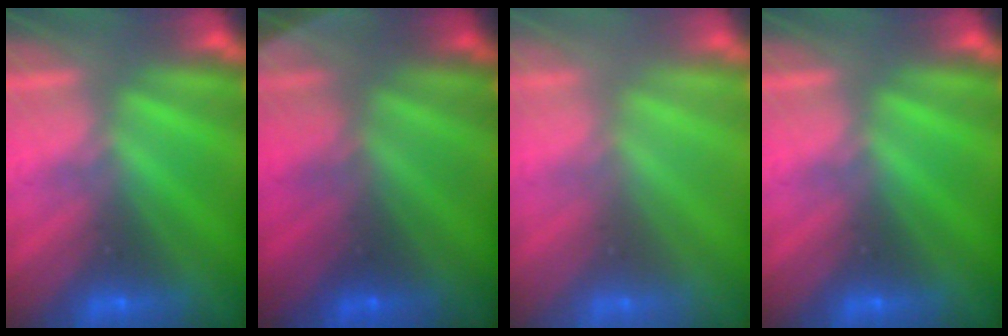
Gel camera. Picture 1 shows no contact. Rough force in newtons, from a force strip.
{"total": 2.8}
{"total": 2.9}
{"total": 0.0}